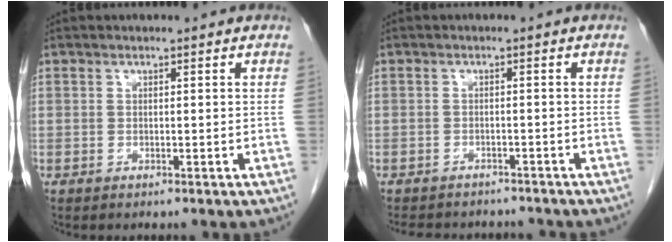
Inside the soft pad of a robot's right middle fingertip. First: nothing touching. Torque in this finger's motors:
{"motor_torque": [0.09, -0.09, 0.00, 0.00]}